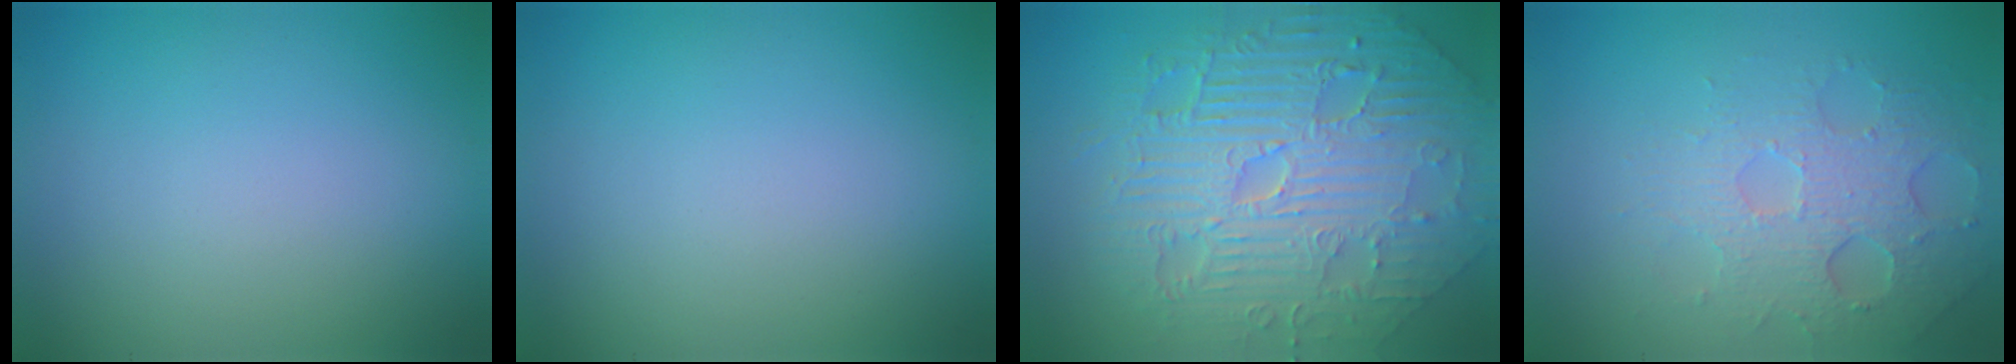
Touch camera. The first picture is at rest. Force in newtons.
{"total": 0.0}
{"total": 11.2, "press": 7.2, "slide": 8.6}
{"total": 4.0, "press": 3.6, "slide": 1.7}